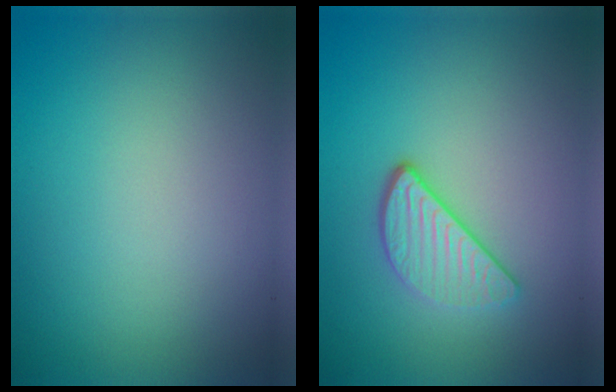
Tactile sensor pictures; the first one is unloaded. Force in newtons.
{"total": 3.0, "press": 2.5, "slide": 1.6}